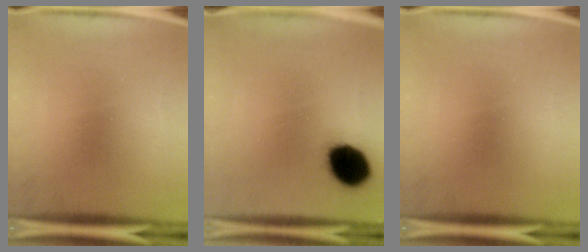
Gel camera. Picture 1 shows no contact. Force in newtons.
{"total": 13.4}
{"total": 0.0}